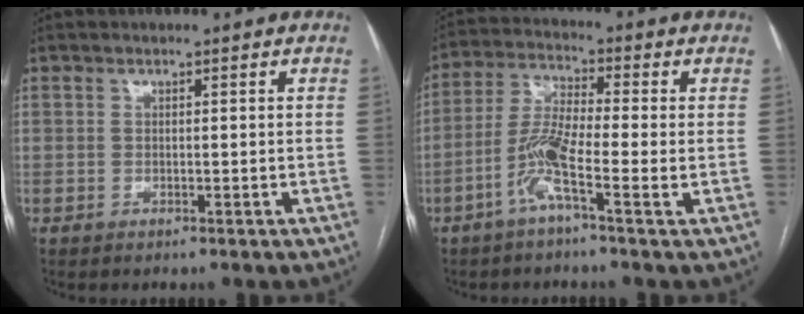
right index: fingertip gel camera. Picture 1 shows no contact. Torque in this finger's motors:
{"motor_torque": [0.19, -0.26, 0.26, 0.13]}